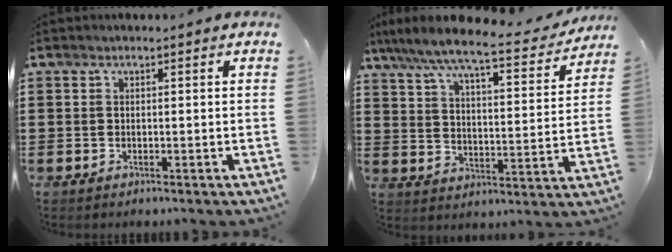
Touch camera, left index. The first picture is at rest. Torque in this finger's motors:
{"motor_torque": [2.14, 0.00, 0.88, 0.21]}